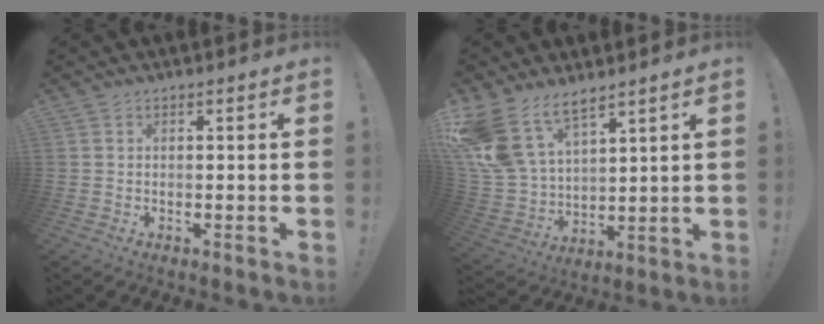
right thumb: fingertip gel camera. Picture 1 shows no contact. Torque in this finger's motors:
{"motor_torque": [0.75, 0.98, 1.02, 0.46, 0.39]}